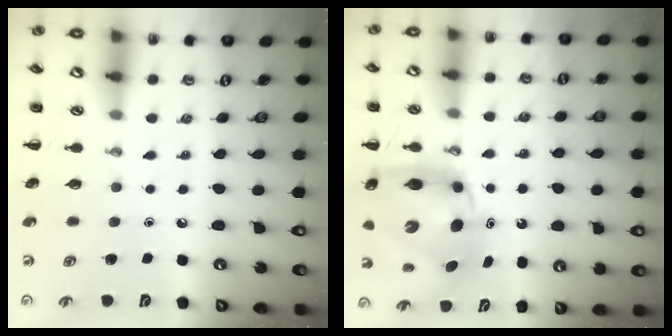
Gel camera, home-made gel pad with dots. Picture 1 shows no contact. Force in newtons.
{"total": 10.4, "press": 10.0, "slide": 3.0}